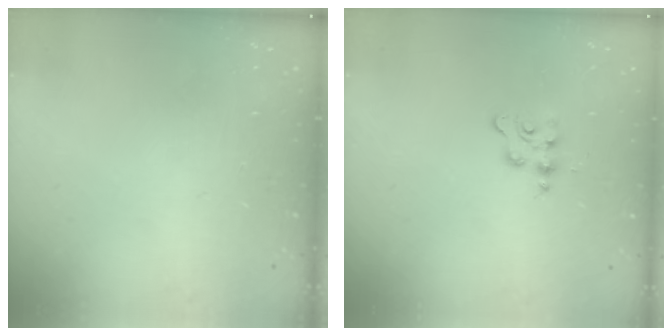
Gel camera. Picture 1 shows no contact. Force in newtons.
{"total": 2.1, "press": 2.1, "slide": 0.4}